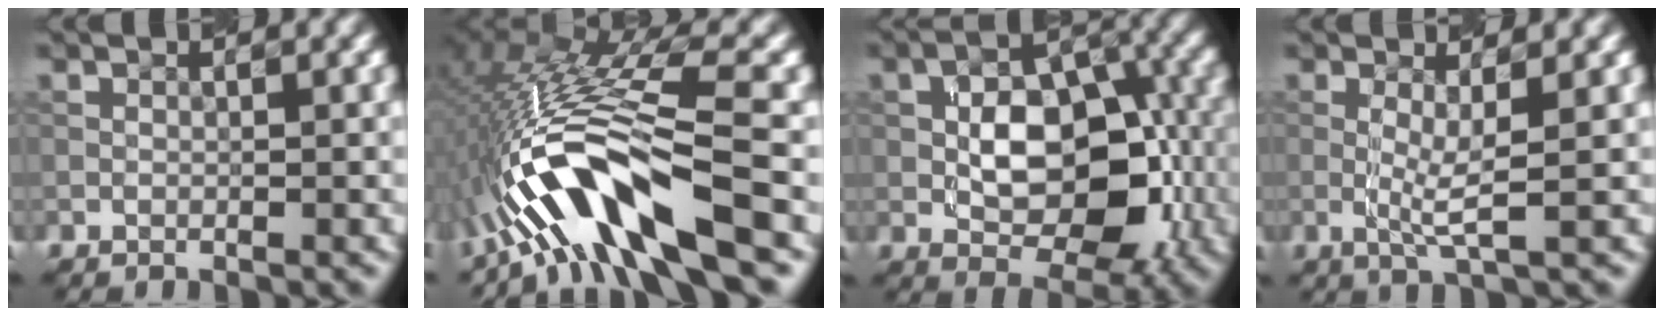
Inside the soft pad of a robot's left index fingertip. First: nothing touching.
{"total": 11.1, "force": [-4.3, 2.7, 9.9], "torque": [-0.191, 0.017, -0.071]}
{"total": 8.6, "force": [-0.8, 5.2, 6.8], "torque": [-0.098, 0.011, -0.012]}
{"total": 2.7, "force": [0.3, 0.3, 2.6], "torque": [-0.058, -0.007, 0.005]}